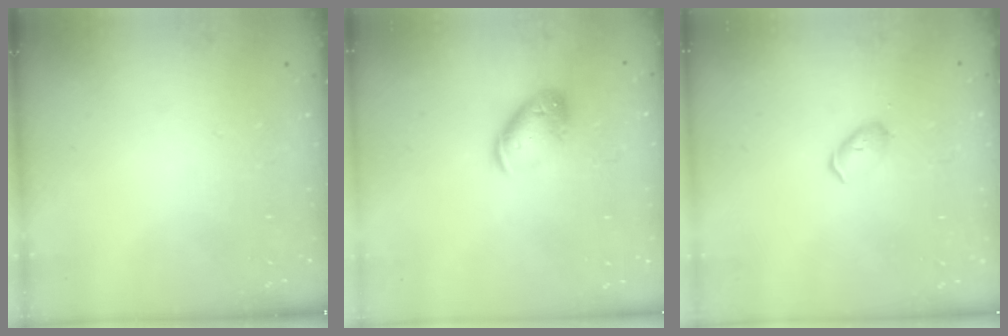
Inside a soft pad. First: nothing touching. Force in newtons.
{"total": 10.5, "press": 10.4, "slide": 1.5}
{"total": 3.9, "press": 3.8, "slide": 0.7}